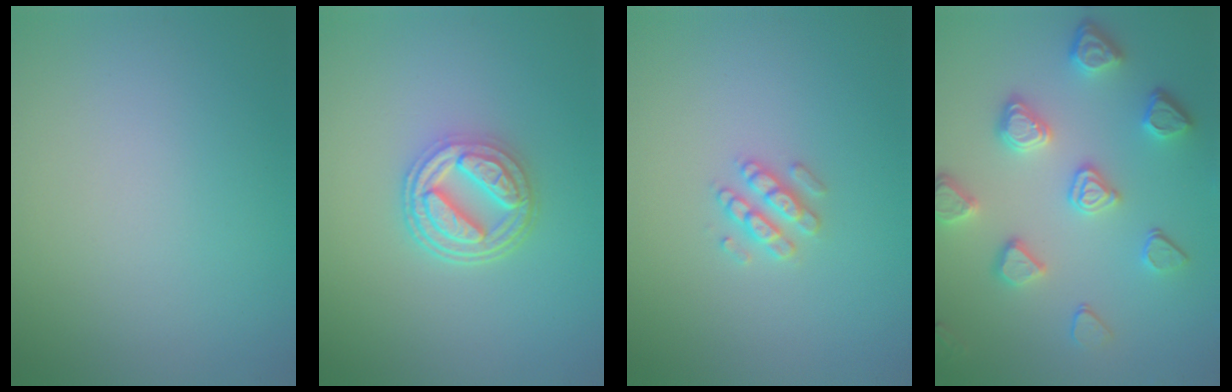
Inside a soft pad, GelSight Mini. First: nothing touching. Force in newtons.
{"total": 4.5, "press": 3.7, "slide": 2.6}
{"total": 2.1, "press": 2.0, "slide": 0.5}
{"total": 4.7, "press": 3.9, "slide": 2.6}